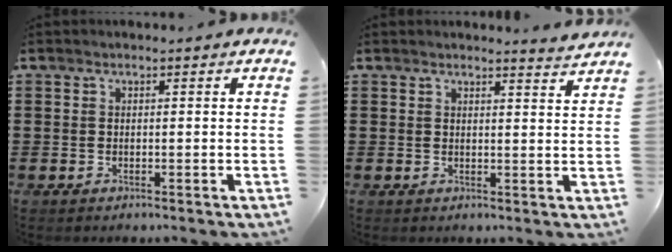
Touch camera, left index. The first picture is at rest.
{"total": 2.5, "force": [2.4, -0.4, 0.4], "torque": [-0.007, -0.012, 0.044]}